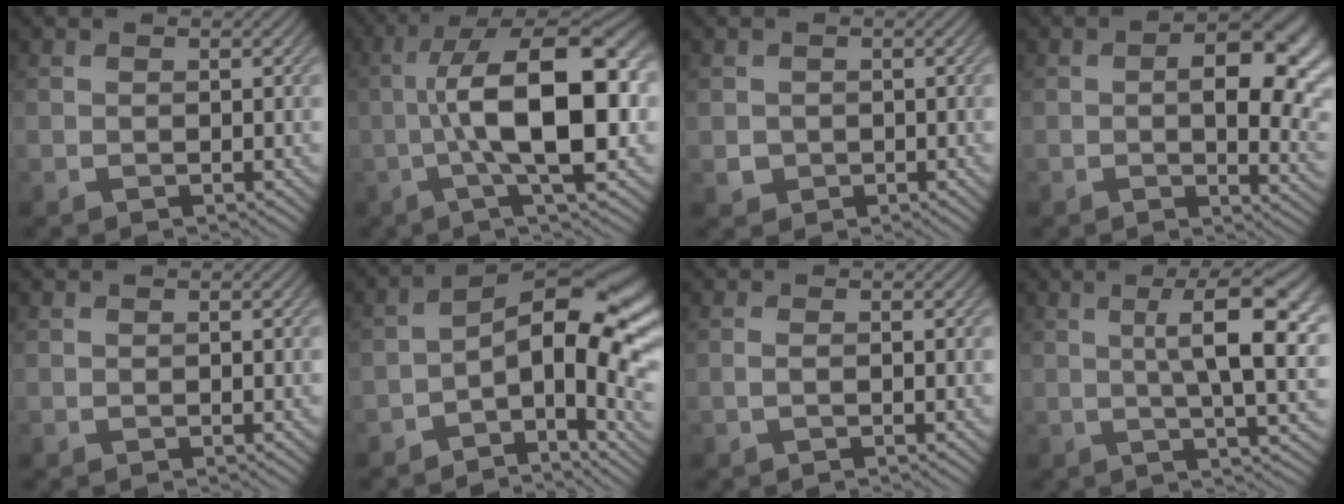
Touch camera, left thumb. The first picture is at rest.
{"total": 14.5, "force": [-0.6, 4.4, 13.7], "torque": [-0.227, 0.014, -0.016]}
{"total": 1.7, "force": [-0.2, 1.7, 0.3], "torque": [-0.005, -0.008, -0.004]}
{"total": 10.6, "force": [0.9, 5.0, 9.3], "torque": [-0.132, -0.012, 0.019]}
{"total": 0.0}
{"total": 13.2, "force": [-2.1, 5.7, 11.7], "torque": [-0.165, 0.007, -0.035]}
{"total": 0.8, "force": [-0.2, 0.1, 0.7], "torque": [-0.016, 0.000, -0.006]}
{"total": 10.2, "force": [2.0, 2.4, 9.7], "torque": [-0.138, 0.010, 0.032]}